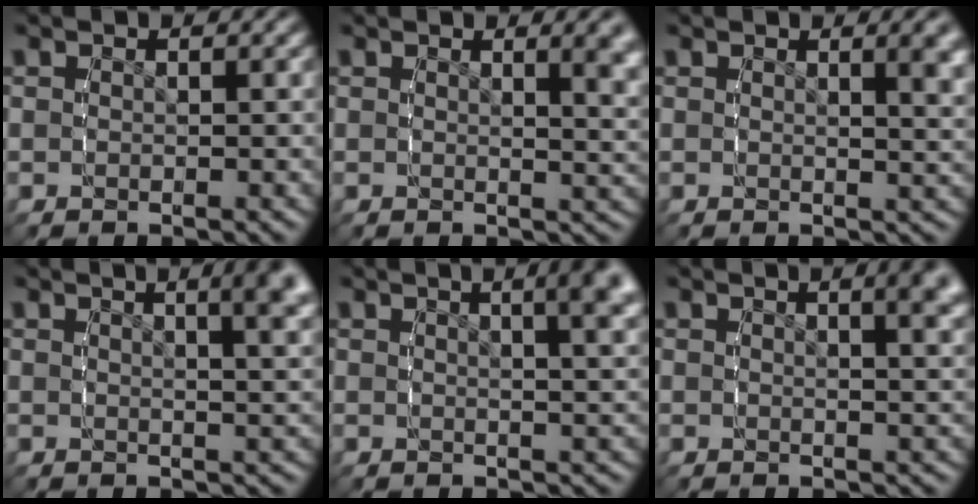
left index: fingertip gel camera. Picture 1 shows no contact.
{"total": 2.6, "force": [1.4, -0.1, 2.2], "torque": [-0.025, -0.007, 0.024]}
{"total": 2.3, "force": [1.1, -0.2, 2.0], "torque": [-0.024, -0.007, 0.020]}
{"total": 6.6, "force": [3.3, 1.9, 5.5], "torque": [-0.053, 0.015, 0.046]}
{"total": 7.5, "force": [3.5, 2.5, 6.1], "torque": [-0.060, 0.022, 0.047]}
{"total": 4.6, "force": [2.3, 0.9, 3.8], "torque": [-0.038, 0.009, 0.034]}